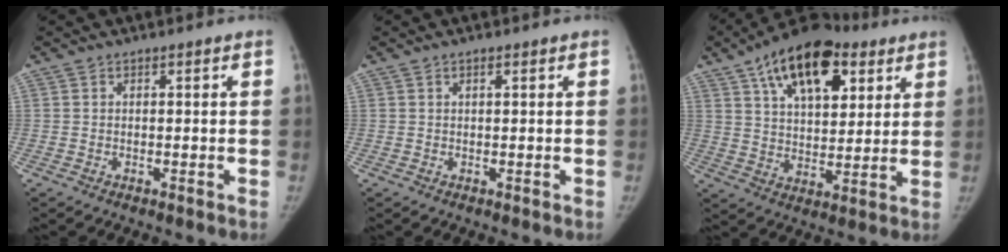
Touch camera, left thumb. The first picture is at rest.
{"total": 0.6, "force": [0.4, 0.1, 0.5], "torque": [-0.007, 0.001, 0.006]}
{"total": 19.5, "force": [9.7, 10.4, 13.4], "torque": [-0.179, -0.017, 0.158]}